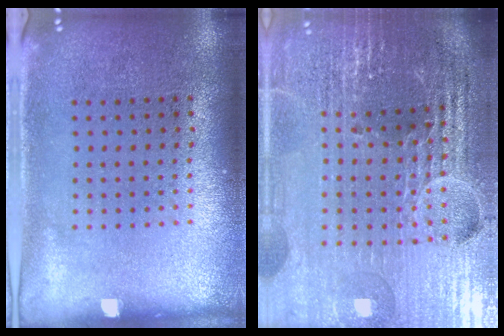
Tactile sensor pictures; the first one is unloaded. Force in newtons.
{"total": 6.5, "press": 5.7, "slide": 3.2}